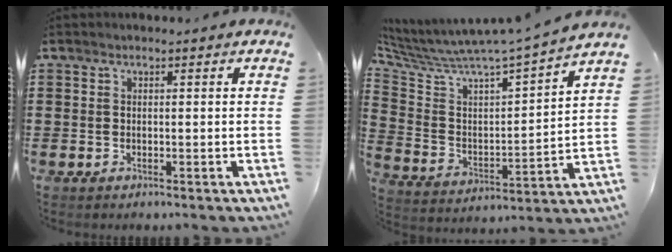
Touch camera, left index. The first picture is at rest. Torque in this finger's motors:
{"motor_torque": [0.09, 0.09, 0.25, 0.07]}